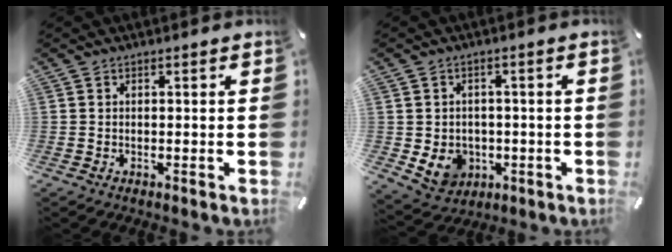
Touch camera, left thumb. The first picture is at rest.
{"total": 7.2, "force": [-1.2, 6.6, 2.7], "torque": [-0.048, 0.001, -0.019]}